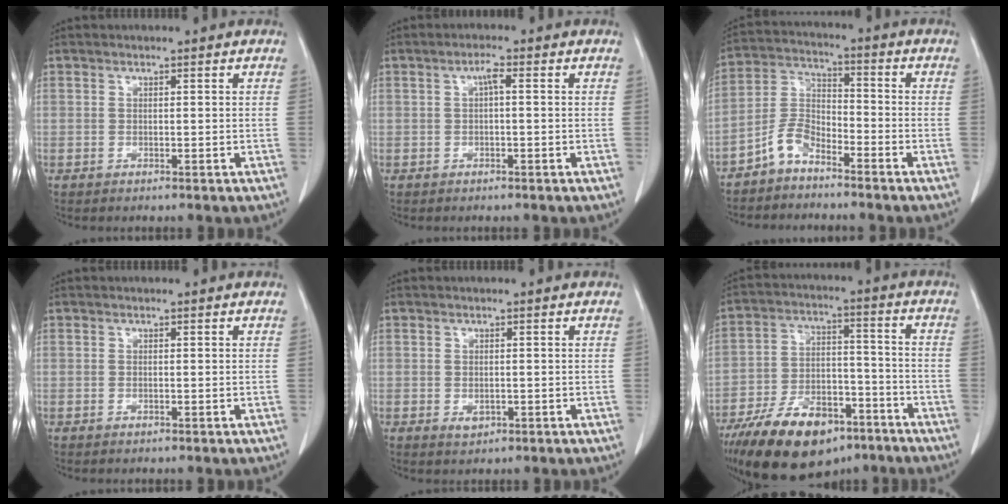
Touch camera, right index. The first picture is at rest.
{"total": 1.8, "force": [0.2, 0.3, 1.7], "torque": [-0.031, 0.004, 0.004]}
{"total": 5.7, "force": [-4.4, 2.4, 2.8], "torque": [-0.062, 0.007, -0.093]}
{"total": 0.0}
{"total": 1.7, "force": [-0.4, 1.2, 1.2], "torque": [-0.017, 0.000, 0.003]}
{"total": 17.9, "force": [-12.3, 8.1, 10.2], "torque": [-0.196, 0.005, -0.206]}